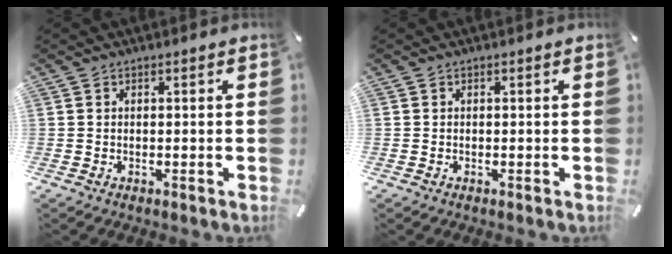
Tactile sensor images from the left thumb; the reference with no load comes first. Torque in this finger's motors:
{"motor_torque": [-0.03, 0.03, -0.01, -0.01, 0.00]}